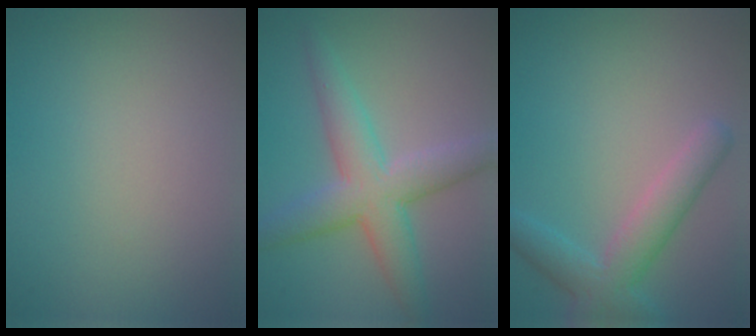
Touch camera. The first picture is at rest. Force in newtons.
{"total": 5.9, "press": 5.9, "slide": 0.1}
{"total": 4.2, "press": 4.2, "slide": 0.2}